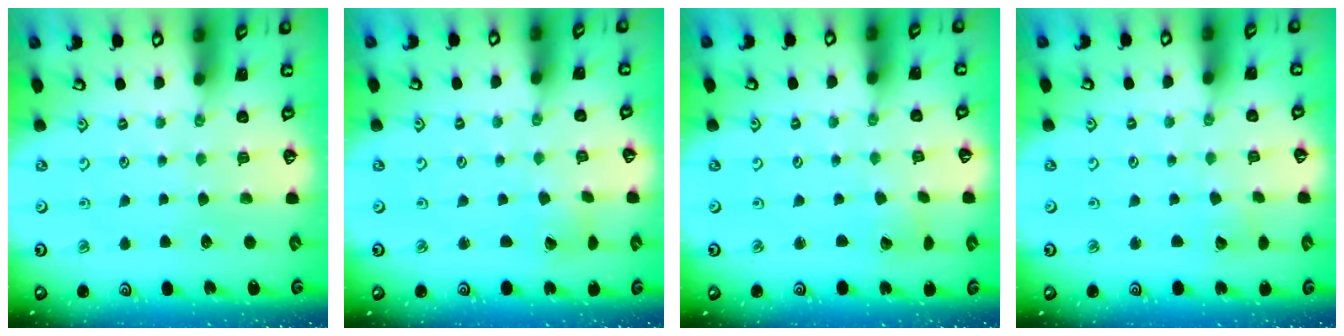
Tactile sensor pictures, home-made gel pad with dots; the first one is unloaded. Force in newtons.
{"total": 2.7, "press": 2.7, "slide": 0.5}
{"total": 1.9, "press": 1.8, "slide": 0.3}
{"total": 3.8, "press": 3.8, "slide": 0.4}